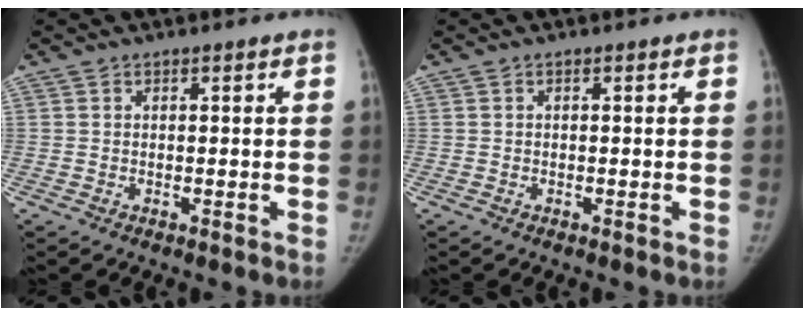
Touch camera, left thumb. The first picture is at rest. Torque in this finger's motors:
{"motor_torque": [0.01, 0.01, 0.02, -0.02, 0.00]}